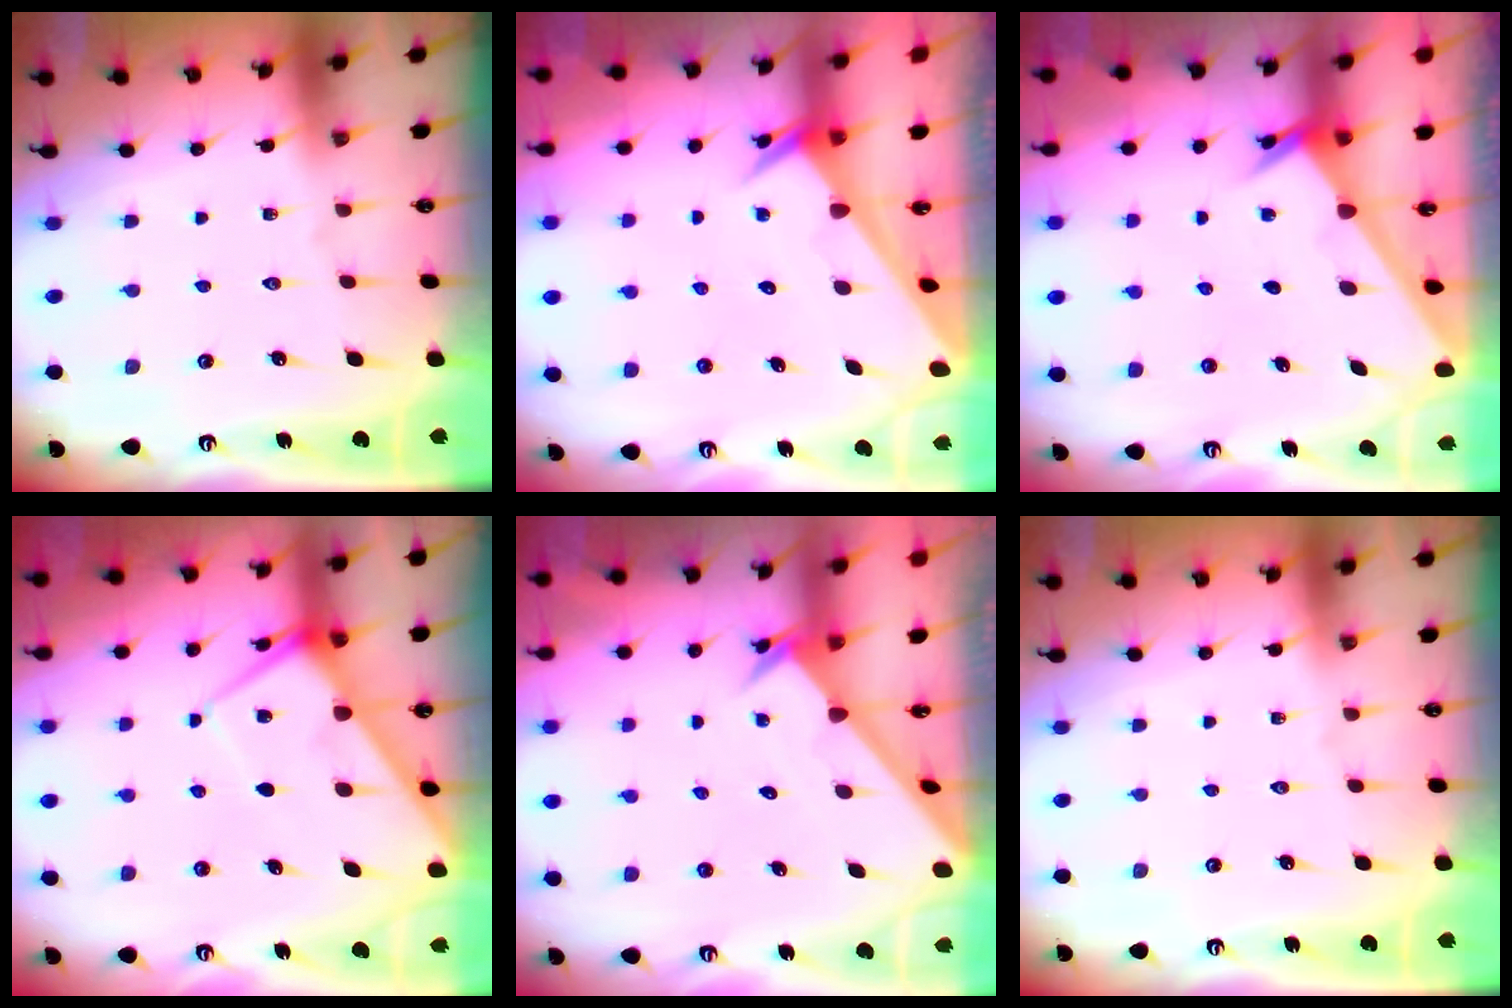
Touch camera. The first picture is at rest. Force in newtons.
{"total": 2.4, "press": 2.4, "slide": 0.0}
{"total": 2.6, "press": 2.6, "slide": 0.2}
{"total": 6.6, "press": 6.5, "slide": 0.7}
{"total": 2.2, "press": 2.2, "slide": 0.2}
{"total": 0.0}